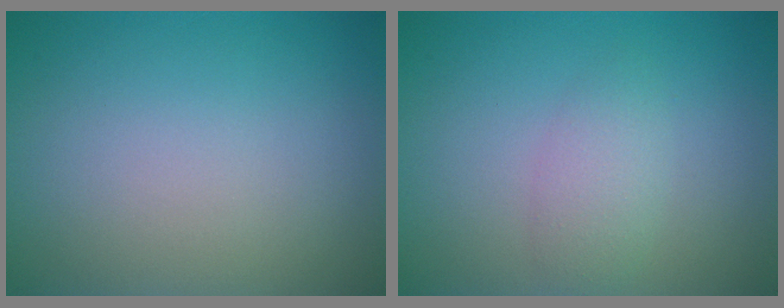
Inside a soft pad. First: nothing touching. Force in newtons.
{"total": 2.1, "press": 2.1, "slide": 0.1}